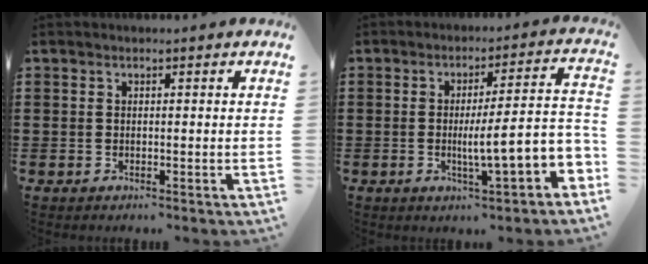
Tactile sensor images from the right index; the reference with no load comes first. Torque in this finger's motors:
{"motor_torque": [0.78, -0.20, 0.46, 0.21]}